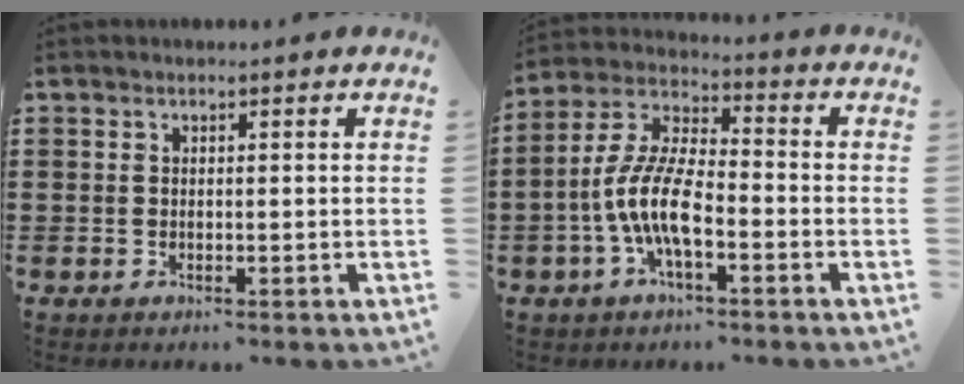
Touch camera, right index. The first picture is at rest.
{"total": 9.7, "force": [-3.3, 3.5, 8.4], "torque": [-0.195, -0.006, -0.068]}